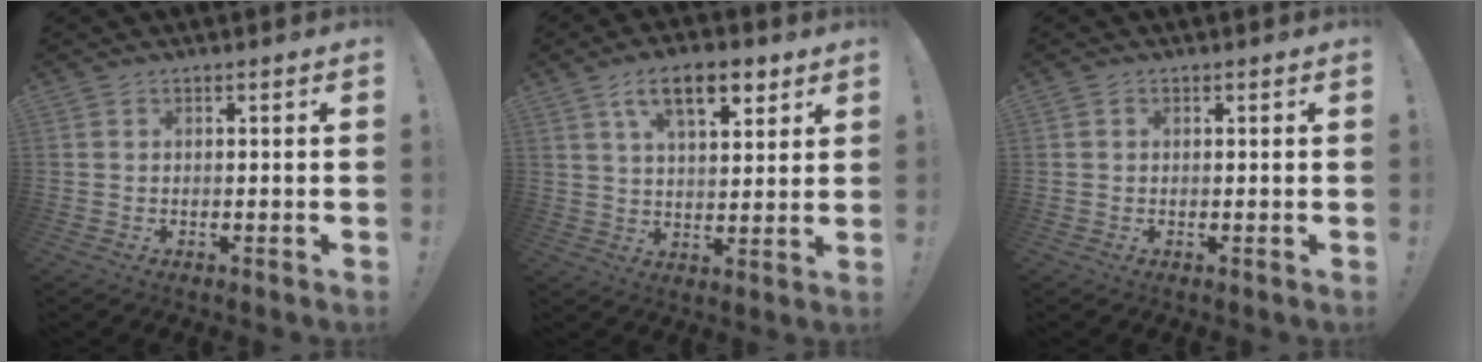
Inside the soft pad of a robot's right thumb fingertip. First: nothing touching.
{"total": 12.4, "force": [6.7, 5.5, 8.9], "torque": [-0.135, -0.014, 0.115]}
{"total": 0.7, "force": [0.1, 0.6, 0.0], "torque": [0.004, 0.001, 0.001]}